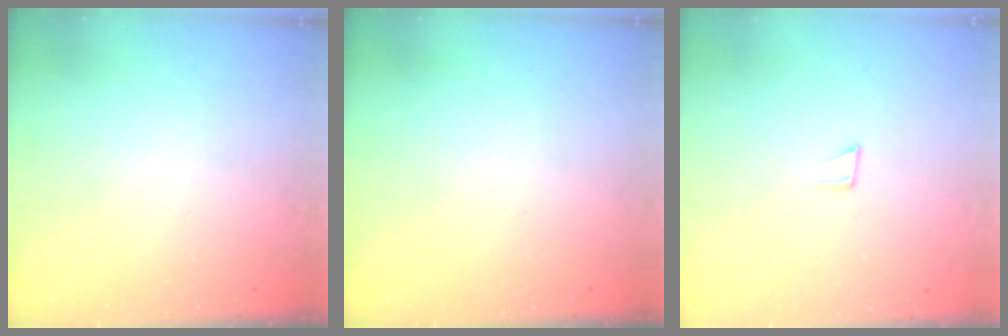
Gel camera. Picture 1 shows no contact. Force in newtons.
{"total": 0.0}
{"total": 2.3, "press": 2.3, "slide": 0.2}